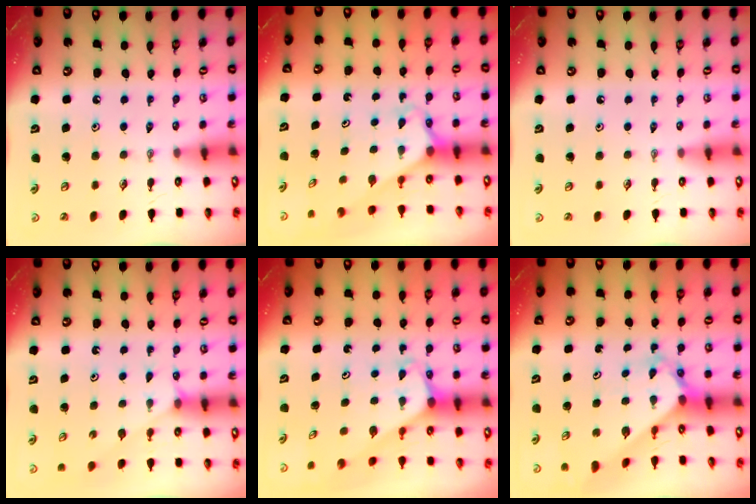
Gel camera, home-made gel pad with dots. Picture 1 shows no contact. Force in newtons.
{"total": 2.4, "press": 2.4, "slide": 0.2}
{"total": 0.0}
{"total": 2.2, "press": 2.2, "slide": 0.4}
{"total": 1.9, "press": 1.9, "slide": 0.2}
{"total": 2.5, "press": 2.5, "slide": 0.2}